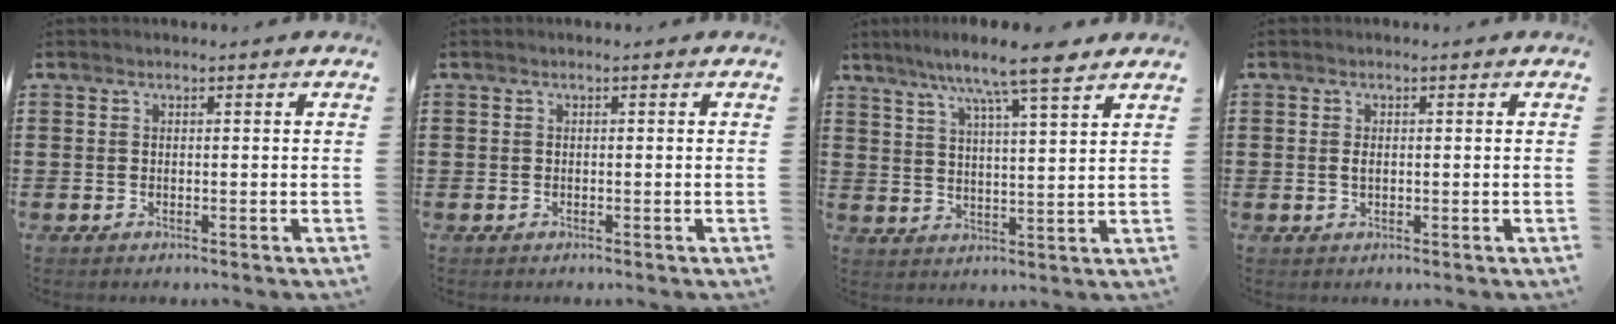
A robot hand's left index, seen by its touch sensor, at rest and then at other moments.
{"total": 0.0}
{"total": 8.4, "force": [6.6, 0.3, 5.2], "torque": [-0.112, -0.025, 0.110]}
{"total": 1.1, "force": [0.0, 0.5, 1.0], "torque": [-0.021, 0.001, -0.001]}